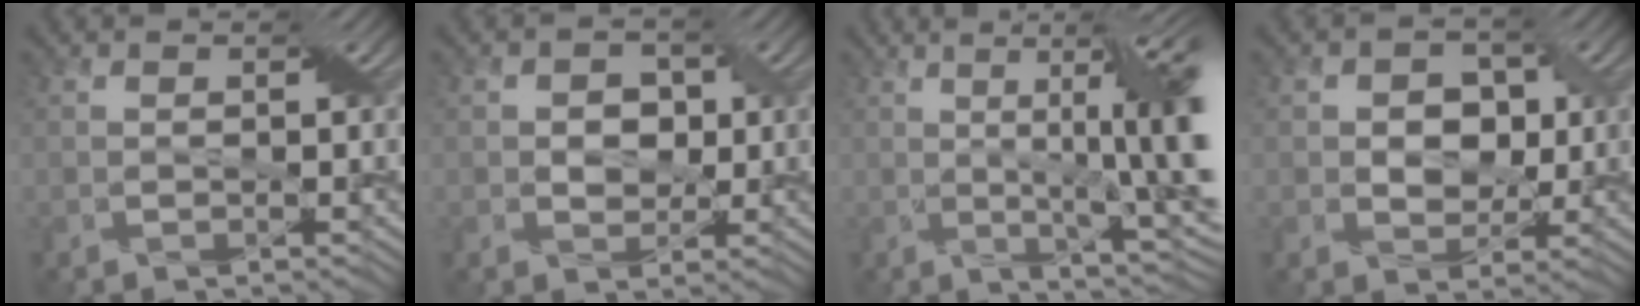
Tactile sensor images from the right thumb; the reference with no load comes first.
{"total": 2.9, "force": [0.1, 2.6, 1.3], "torque": [-0.025, 0.001, -0.010]}
{"total": 14.1, "force": [1.5, 3.1, 13.7], "torque": [-0.174, 0.015, 0.026]}
{"total": 4.3, "force": [0.2, 3.6, 2.4], "torque": [-0.040, 0.001, -0.008]}